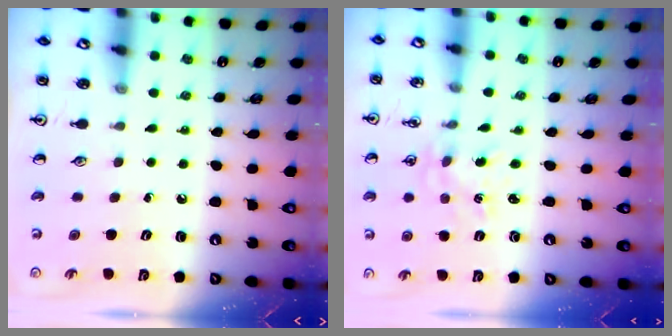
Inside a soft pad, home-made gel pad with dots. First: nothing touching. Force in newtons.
{"total": 0.5, "press": 0.5, "slide": 0.1}